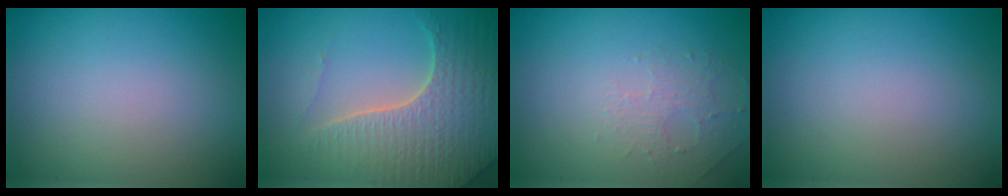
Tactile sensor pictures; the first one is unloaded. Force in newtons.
{"total": 6.2, "press": 6.0, "slide": 1.5}
{"total": 1.4, "press": 0.7, "slide": 1.2}
{"total": 0.0}